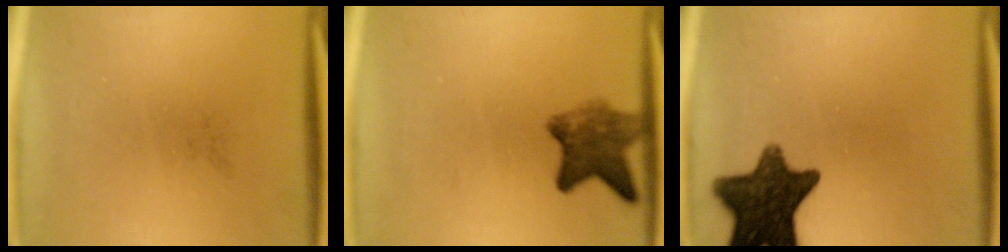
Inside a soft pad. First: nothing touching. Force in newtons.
{"total": 6.2}
{"total": 12.8}